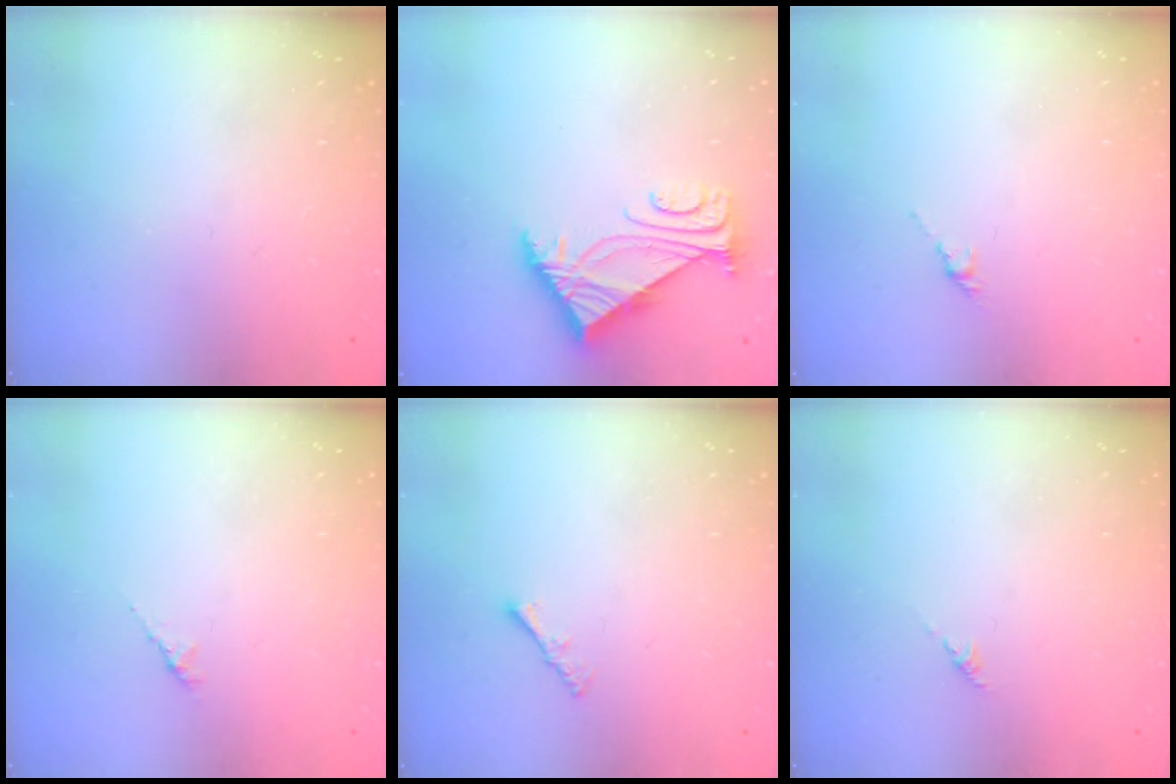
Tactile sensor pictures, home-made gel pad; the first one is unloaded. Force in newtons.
{"total": 5.4, "press": 5.3, "slide": 0.9}
{"total": 3.3, "press": 3.2, "slide": 0.8}
{"total": 1.5, "press": 1.4, "slide": 0.5}
{"total": 1.6, "press": 1.5, "slide": 0.5}
{"total": 0.0}